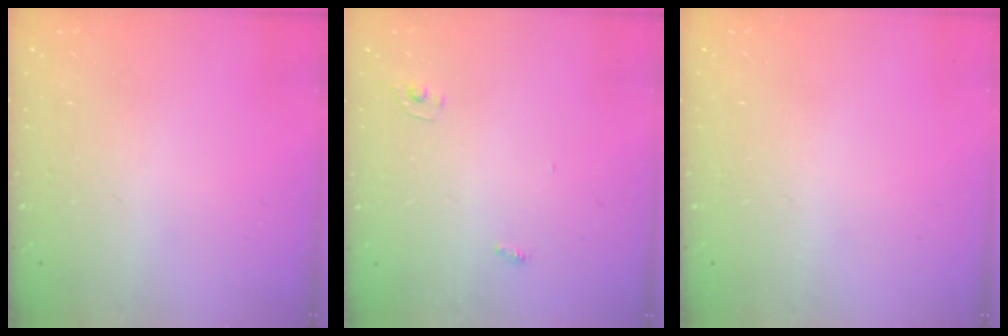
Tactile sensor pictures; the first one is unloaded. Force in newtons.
{"total": 2.4, "press": 2.4, "slide": 0.2}
{"total": 0.0}